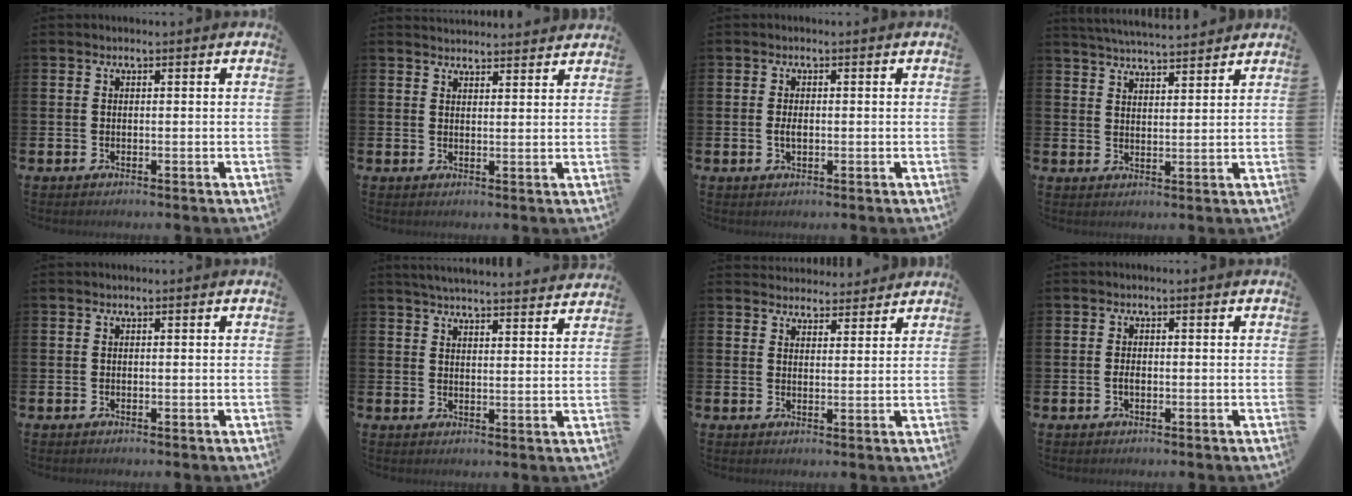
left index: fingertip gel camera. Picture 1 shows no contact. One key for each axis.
{"total": 2.9, "fx": 2.8, "fy": 0.4, "fz": -0.1, "tx": 0.008, "ty": -0.019, "tz": 0.050}
{"total": 1.6, "fx": -0.1, "fy": 0.9, "fz": 1.4, "tx": -0.021, "ty": 0.002, "tz": -0.004}
{"total": 5.0, "fx": 4.9, "fy": 0.2, "fz": 0.5, "tx": -0.021, "ty": -0.025, "tz": 0.090}
{"total": 0.0}
{"total": 4.9, "fx": 4.9, "fy": 0.0, "fz": 0.6, "tx": -0.020, "ty": -0.031, "tz": 0.085}
{"total": 3.8, "fx": 3.7, "fy": 0.9, "fz": -0.3, "tx": -0.003, "ty": -0.017, "tz": 0.068}
{"total": 1.3, "fx": -0.3, "fy": 0.8, "fz": 1.0, "tx": -0.014, "ty": 0.001, "tz": -0.007}